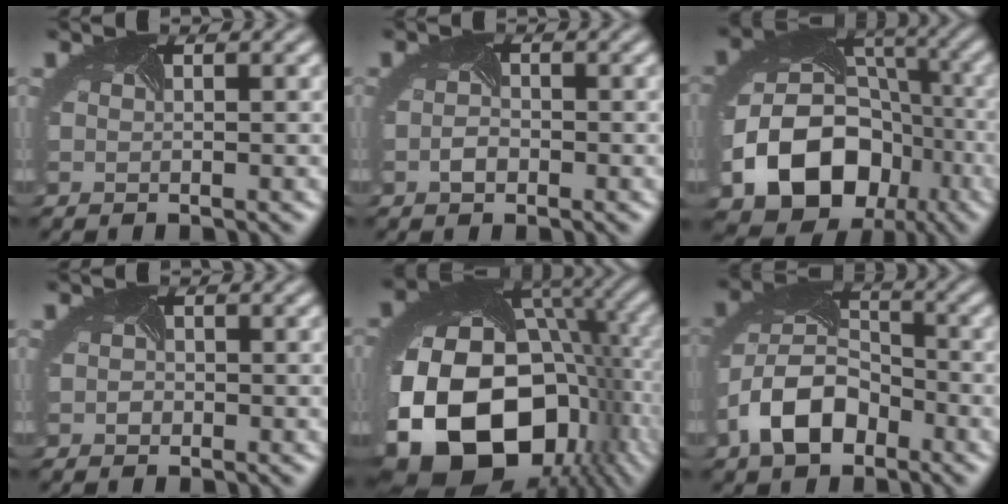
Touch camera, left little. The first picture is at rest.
{"total": 1.3, "force": [-0.8, 0.7, 0.6], "torque": [-0.018, -0.005, -0.016]}
{"total": 16.1, "force": [-6.1, 12.6, 8.1], "torque": [-0.149, -0.041, -0.097]}
{"total": 0.8, "force": [-0.3, 0.7, 0.1], "torque": [-0.002, -0.006, -0.010]}
{"total": 20.8, "force": [-4.9, 15.0, 13.5], "torque": [-0.293, -0.081, -0.046]}
{"total": 7.1, "force": [-3.6, 4.4, 4.2], "torque": [-0.088, -0.002, -0.074]}